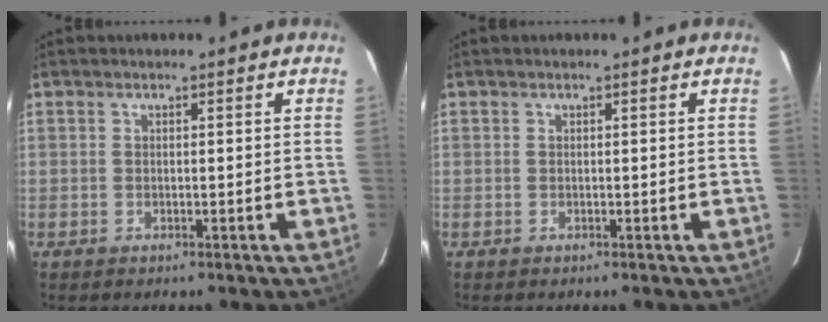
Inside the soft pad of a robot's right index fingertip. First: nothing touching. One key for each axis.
{"total": 0.0}